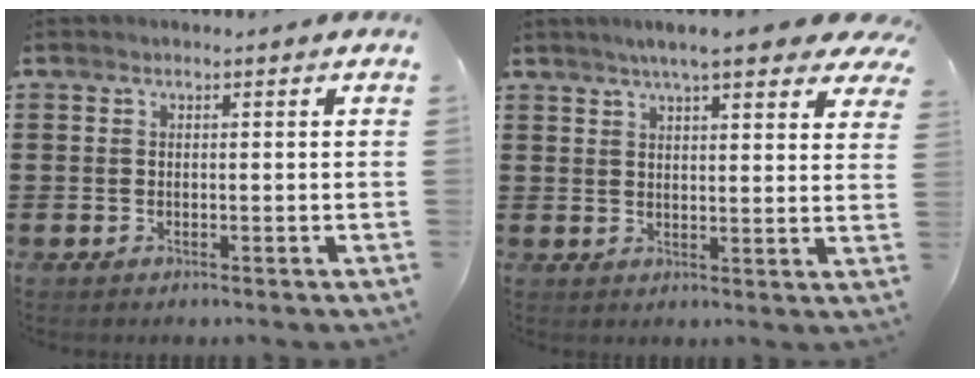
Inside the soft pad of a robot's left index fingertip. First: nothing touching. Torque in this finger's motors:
{"motor_torque": [2.14, 0.00, 0.94, 0.11]}